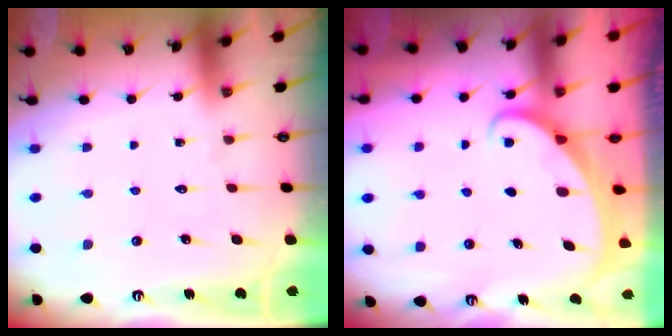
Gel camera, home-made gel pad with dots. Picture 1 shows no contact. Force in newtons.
{"total": 1.5, "press": 1.5, "slide": 0.2}